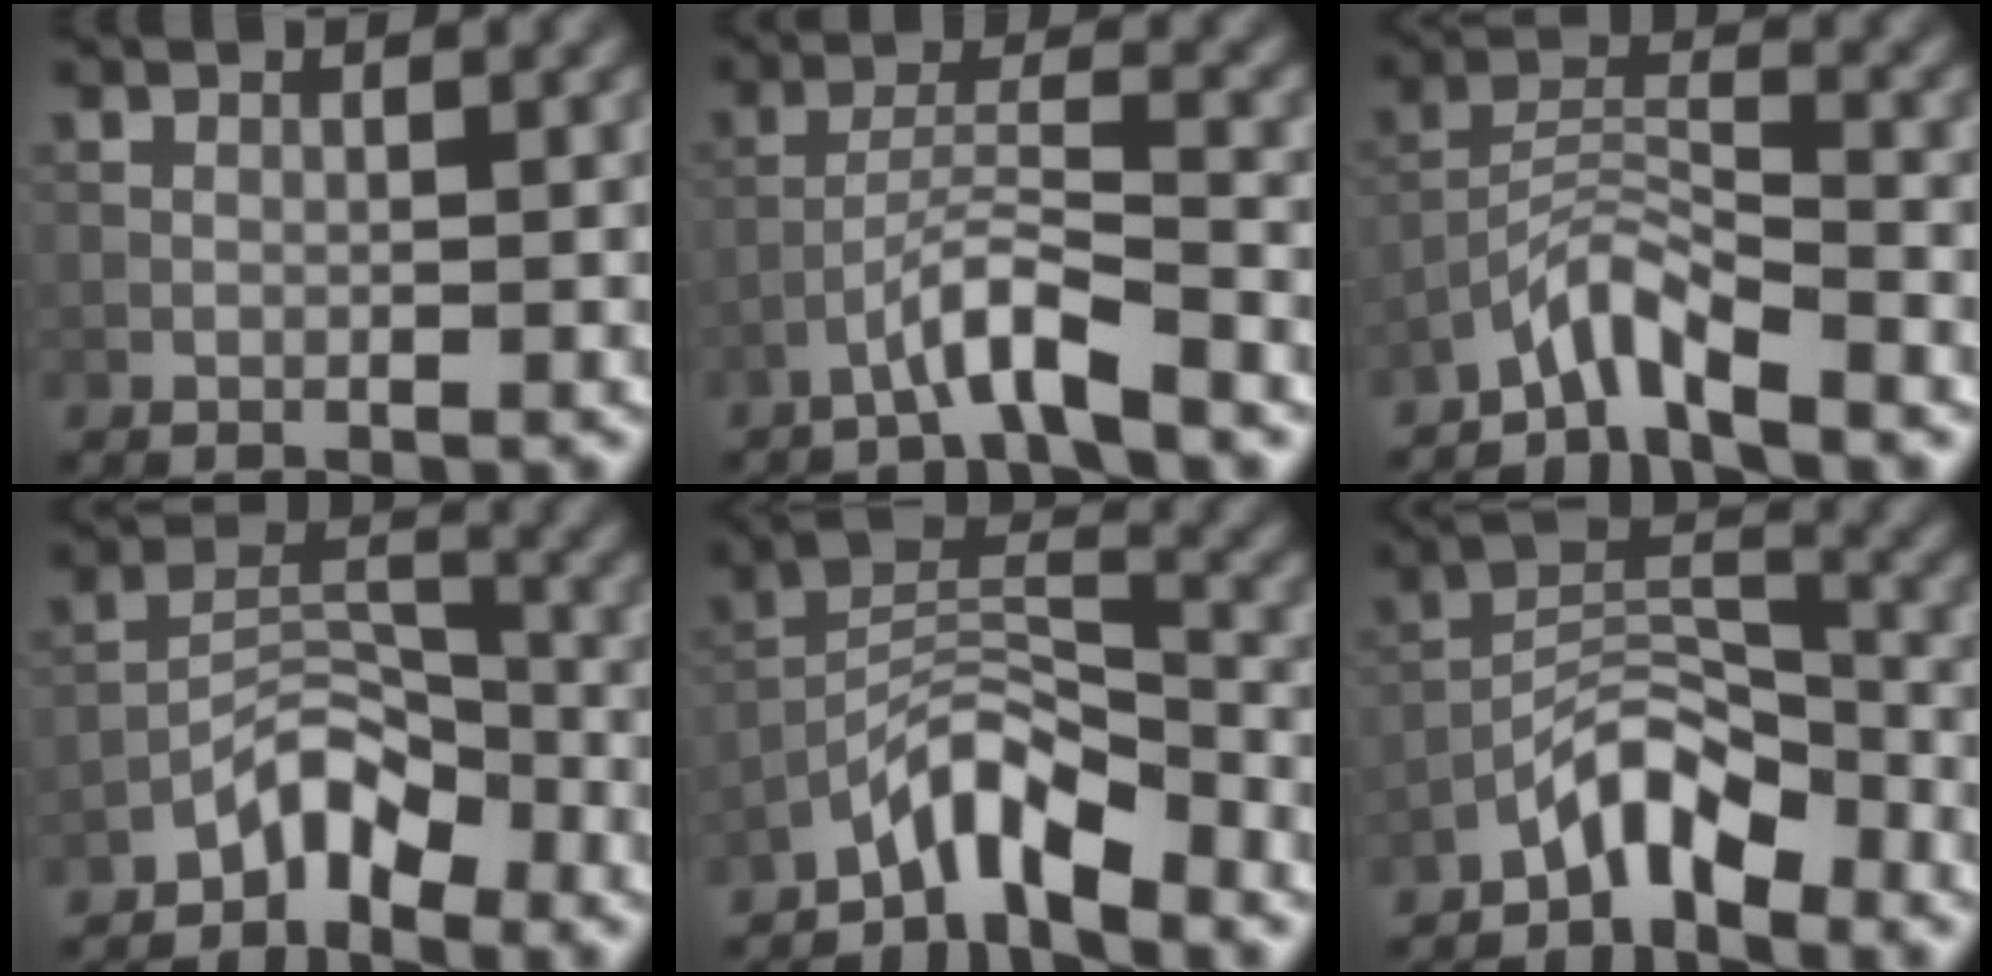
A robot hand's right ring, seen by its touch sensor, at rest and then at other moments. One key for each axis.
{"total": 3.9, "fx": -2.9, "fy": 0.2, "fz": 2.7, "tx": -0.048, "ty": 0.017, "tz": -0.060}
{"total": 4.0, "fx": -3.4, "fy": 0.5, "fz": 2.0, "tx": -0.037, "ty": 0.010, "tz": -0.076}
{"total": 3.8, "fx": -3.0, "fy": 1.6, "fz": 1.7, "tx": -0.023, "ty": 0.019, "tz": -0.060}
{"total": 5.5, "fx": -4.3, "fy": 1.5, "fz": 3.0, "tx": -0.050, "ty": 0.010, "tz": -0.091}
{"total": 5.1, "fx": -3.9, "fy": 1.7, "fz": 2.7, "tx": -0.041, "ty": 0.015, "tz": -0.080}